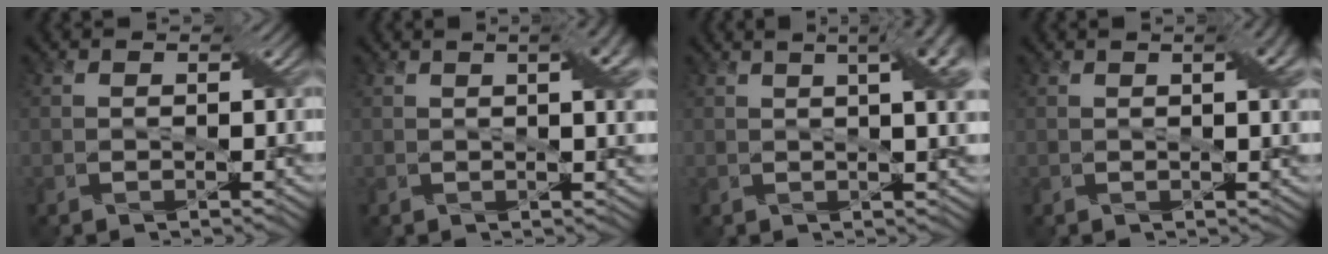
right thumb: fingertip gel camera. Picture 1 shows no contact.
{"total": 5.5, "force": [1.7, 1.6, 5.0], "torque": [-0.057, 0.016, 0.018]}
{"total": 8.4, "force": [2.9, 2.8, 7.4], "torque": [-0.068, 0.033, 0.021]}
{"total": 4.0, "force": [1.3, 1.0, 3.6], "torque": [-0.050, 0.011, 0.015]}